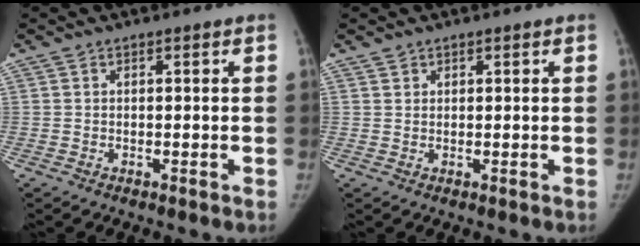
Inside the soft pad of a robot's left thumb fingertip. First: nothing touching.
{"total": 0.9, "force": [0.7, 0.5, -0.1], "torque": [0.017, -0.003, 0.008]}